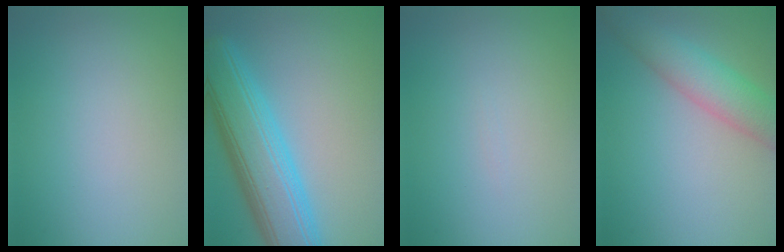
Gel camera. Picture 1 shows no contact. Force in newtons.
{"total": 9.8, "press": 9.8, "slide": 0.3}
{"total": 0.0}
{"total": 4.9, "press": 4.9, "slide": 0.2}